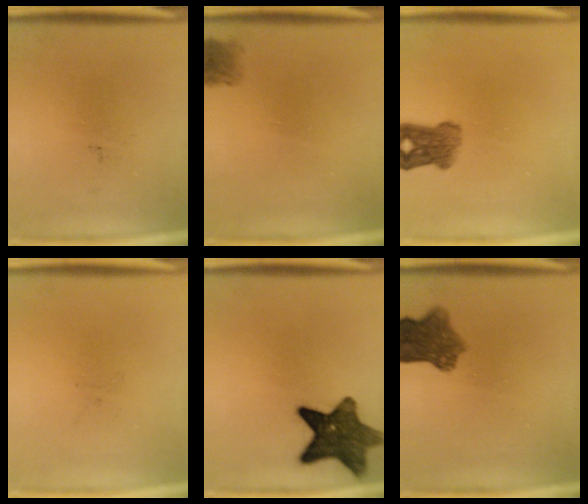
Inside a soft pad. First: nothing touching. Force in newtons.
{"total": 2.1}
{"total": 4.7}
{"total": 0.0}
{"total": 11.3}
{"total": 7.3}